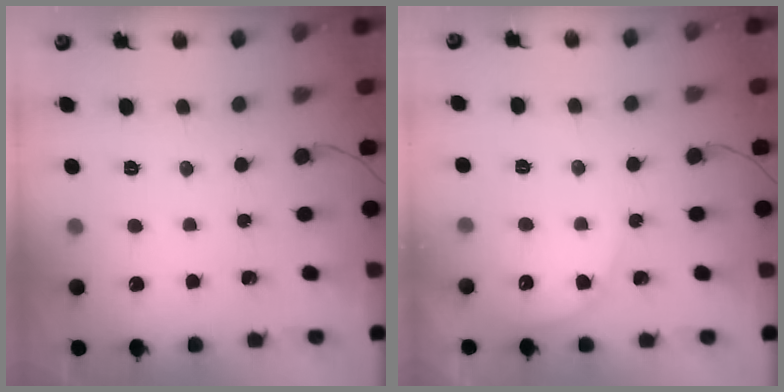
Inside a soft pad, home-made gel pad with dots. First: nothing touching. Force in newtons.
{"total": 4.6, "press": 4.6, "slide": 0.5}